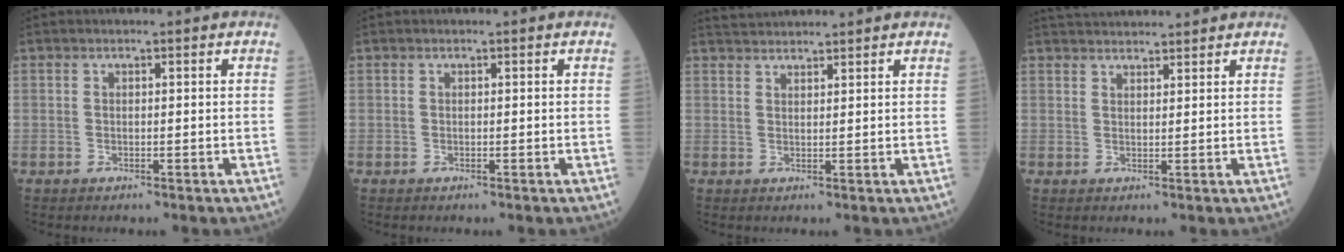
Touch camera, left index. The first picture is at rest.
{"total": 0.0}
{"total": 3.8, "force": [3.8, 0.0, 0.6], "torque": [-0.013, 0.033, 0.070]}
{"total": 6.9, "force": [6.6, 0.8, 1.8], "torque": [-0.031, 0.036, 0.099]}